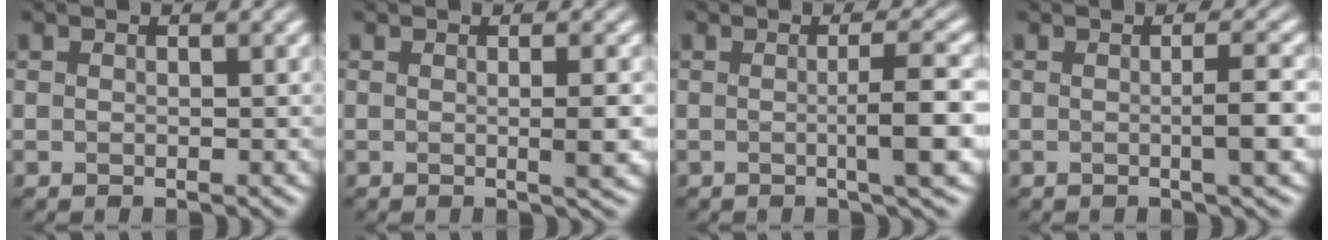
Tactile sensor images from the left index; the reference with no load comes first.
{"total": 2.0, "force": [-0.2, 0.2, 2.0], "torque": [-0.045, 0.002, 0.003]}
{"total": 4.4, "force": [-1.7, 0.1, 4.0], "torque": [-0.075, 0.003, 0.000]}
{"total": 3.1, "force": [-1.5, 0.1, 2.7], "torque": [-0.050, 0.002, -0.002]}